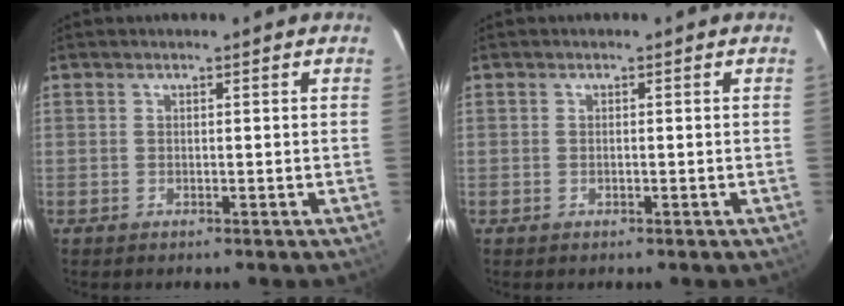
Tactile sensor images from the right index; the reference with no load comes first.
{"total": 0.0}